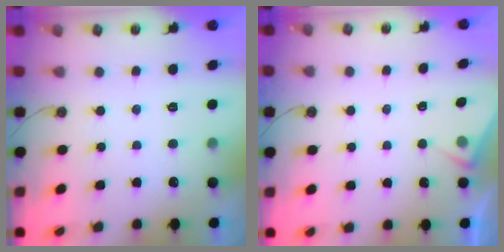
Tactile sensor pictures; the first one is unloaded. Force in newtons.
{"total": 3.8, "press": 3.8, "slide": 0.6}